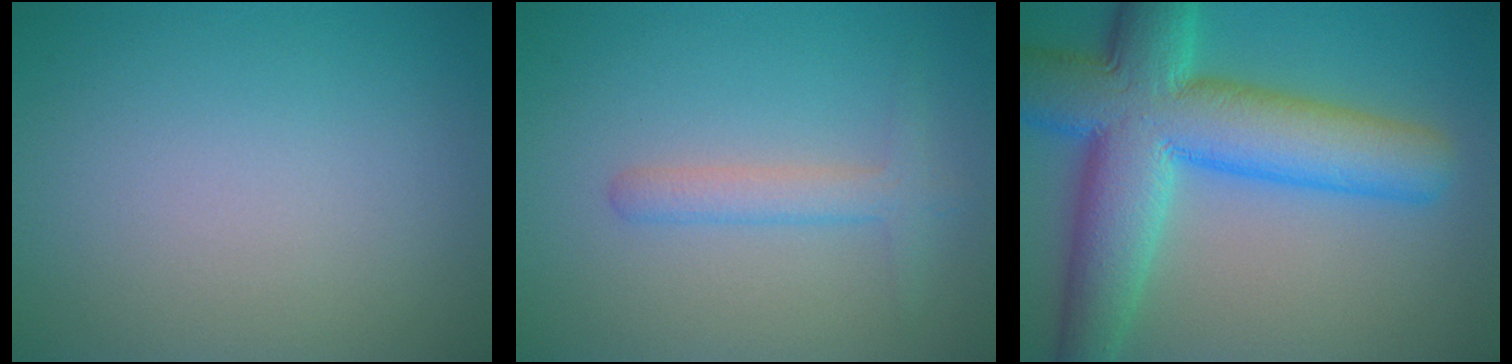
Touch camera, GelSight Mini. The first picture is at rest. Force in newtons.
{"total": 2.2, "press": 2.2, "slide": 0.1}
{"total": 12.1, "press": 12.1, "slide": 0.3}